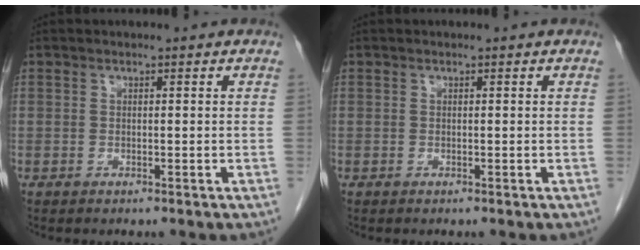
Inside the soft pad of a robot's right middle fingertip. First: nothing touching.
{"total": 0.0}